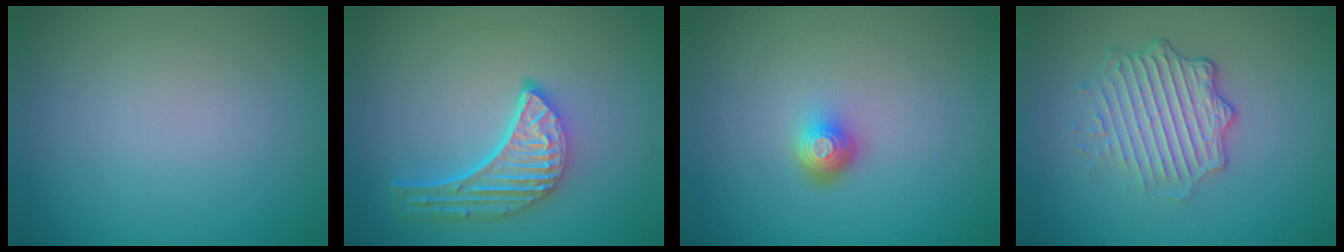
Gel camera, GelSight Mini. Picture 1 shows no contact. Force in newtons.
{"total": 5.0, "press": 3.9, "slide": 3.2}
{"total": 2.0, "press": 1.5, "slide": 1.4}
{"total": 5.0, "press": 3.6, "slide": 3.5}